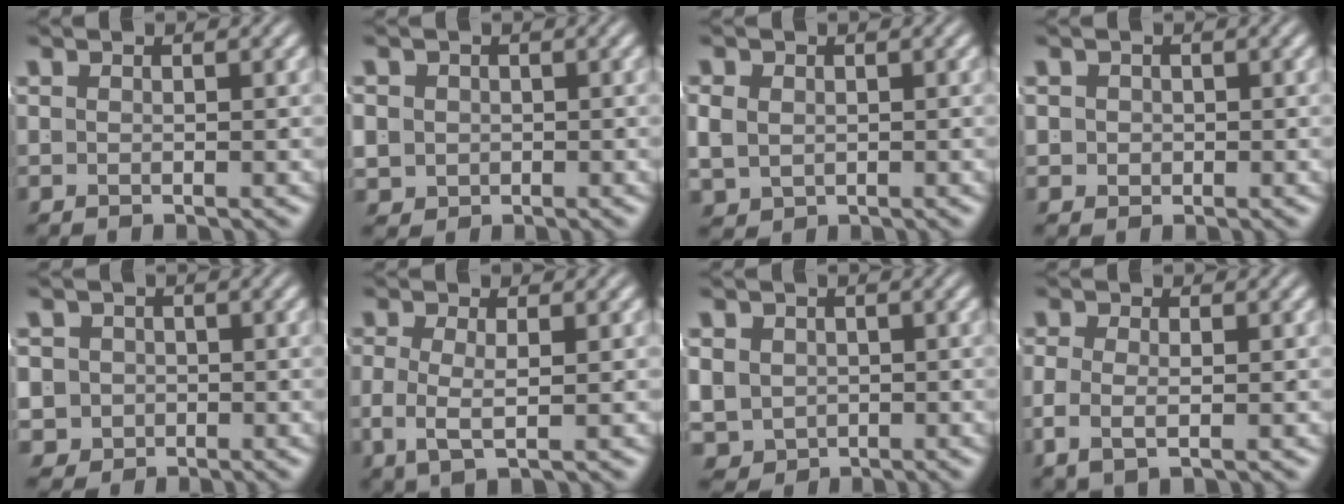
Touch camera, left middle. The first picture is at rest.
{"total": 3.9, "force": [-0.7, 3.6, 1.4], "torque": [-0.050, -0.026, -0.001]}
{"total": 2.8, "force": [-0.3, 2.4, 1.3], "torque": [-0.037, -0.022, 0.012]}
{"total": 2.2, "force": [-0.3, 2.1, 0.6], "torque": [-0.024, -0.011, 0.000]}
{"total": 6.5, "force": [-1.7, 5.9, 2.2], "torque": [-0.062, -0.034, -0.022]}
{"total": 3.0, "force": [-0.4, 1.0, 2.7], "torque": [-0.060, -0.018, 0.003]}
{"total": 7.8, "force": [-2.1, 6.8, 3.1], "torque": [-0.084, -0.046, -0.018]}
{"total": 2.7, "force": [-0.6, 1.0, 2.4], "torque": [-0.048, -0.016, -0.002]}